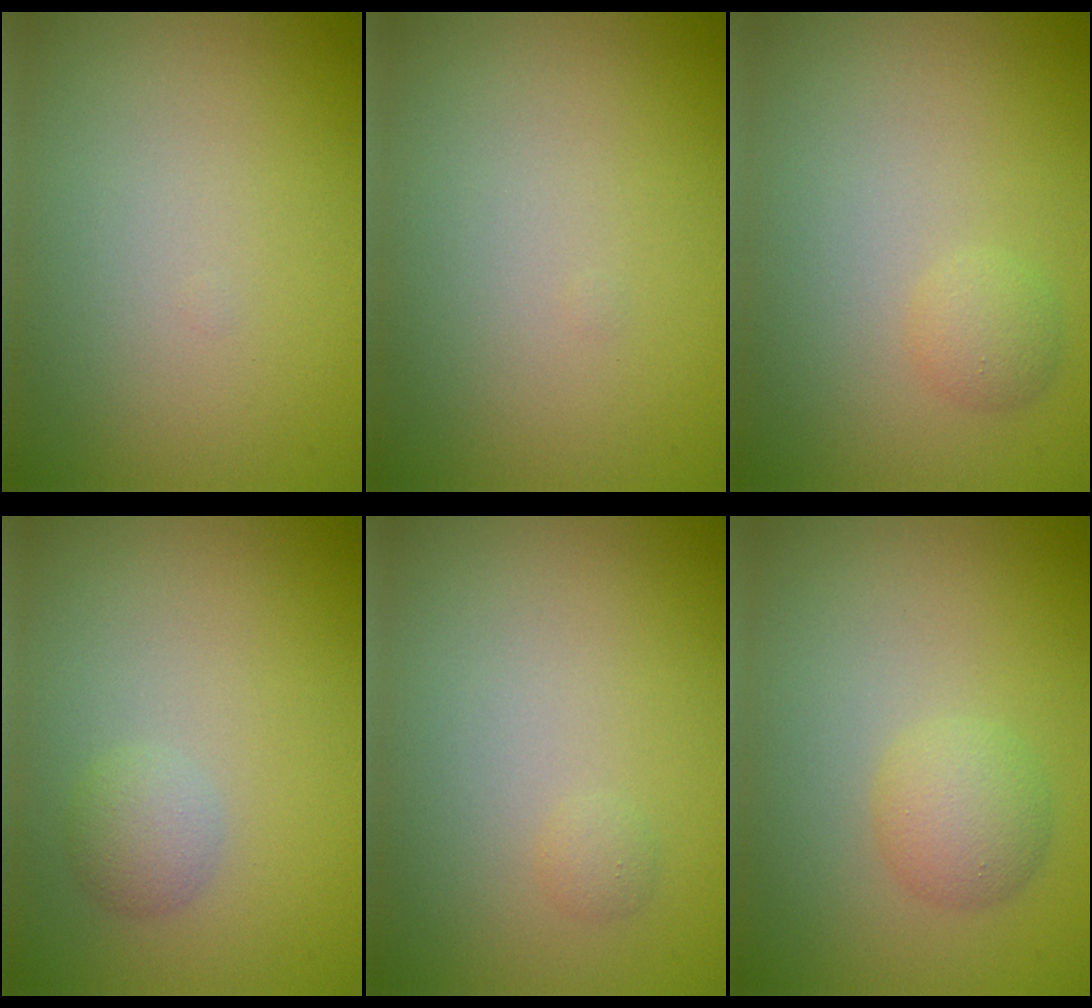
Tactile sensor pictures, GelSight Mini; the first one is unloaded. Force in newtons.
{"total": 0.0}
{"total": 1.3, "press": 1.3, "slide": 0.1}
{"total": 1.6, "press": 1.6, "slide": 0.1}
{"total": 0.6, "press": 0.6, "slide": 0.0}
{"total": 2.4, "press": 2.4, "slide": 0.2}